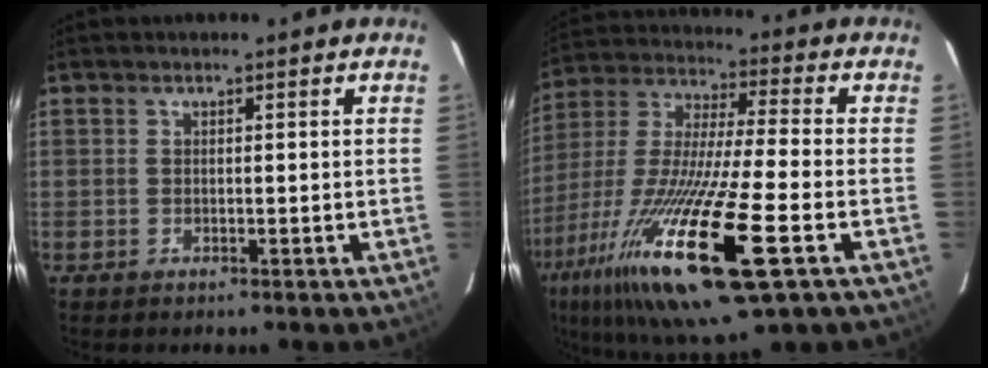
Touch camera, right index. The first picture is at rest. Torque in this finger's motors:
{"motor_torque": [2.14, 0.00, 1.05, 0.21]}